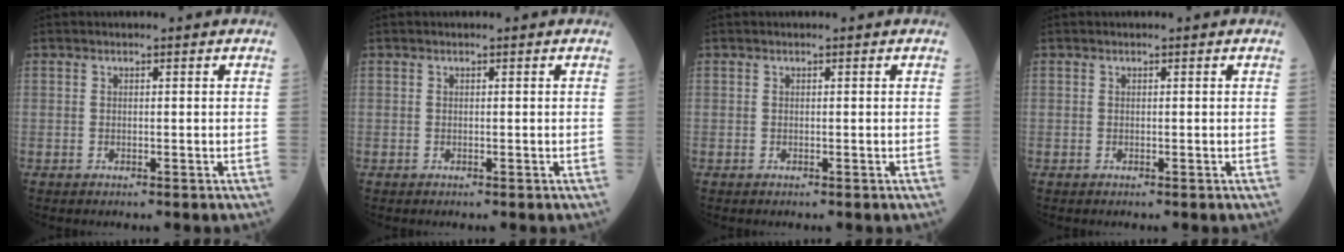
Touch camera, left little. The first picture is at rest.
{"total": 0.0}
{"total": 0.0}
{"total": 0.0}